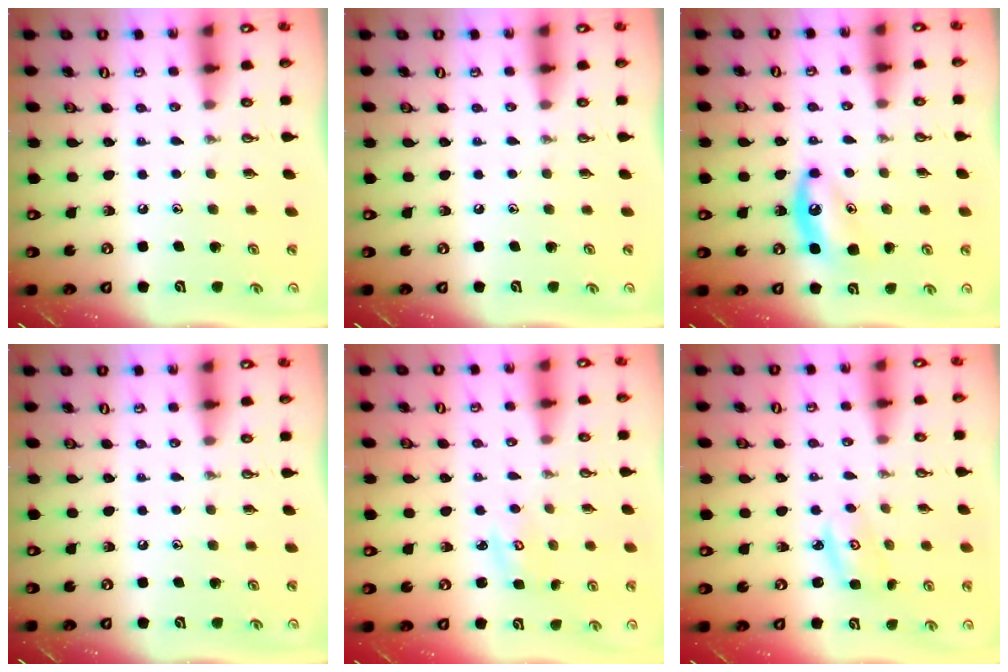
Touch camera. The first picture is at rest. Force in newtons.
{"total": 0.0}
{"total": 8.3, "press": 8.2, "slide": 0.8}
{"total": 0.0}
{"total": 3.1, "press": 3.0, "slide": 0.4}
{"total": 2.9, "press": 2.9, "slide": 0.4}